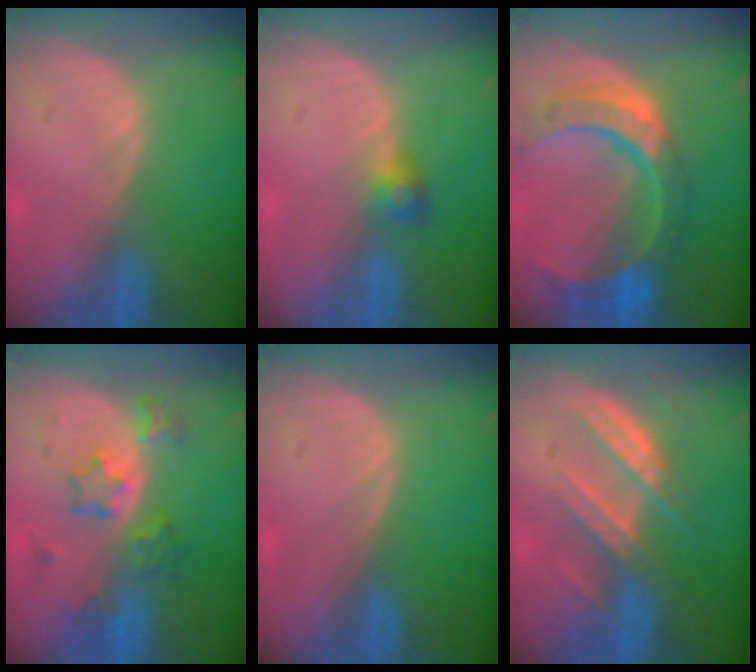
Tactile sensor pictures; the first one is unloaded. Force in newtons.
{"total": 2.6, "press": 2.5, "slide": 0.7}
{"total": 11.1, "press": 9.3, "slide": 6.0}
{"total": 6.0, "press": 6.0, "slide": 0.6}
{"total": 0.0}
{"total": 7.2, "press": 7.0, "slide": 1.7}